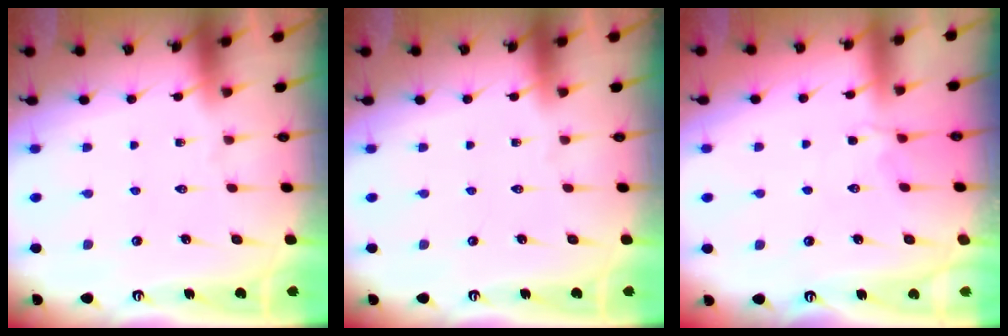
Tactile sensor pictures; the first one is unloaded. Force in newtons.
{"total": 0.0}
{"total": 2.1, "press": 1.9, "slide": 0.9}